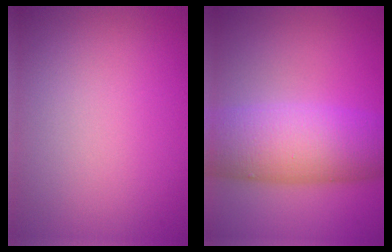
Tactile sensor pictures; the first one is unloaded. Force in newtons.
{"total": 9.2, "press": 9.2, "slide": 0.1}